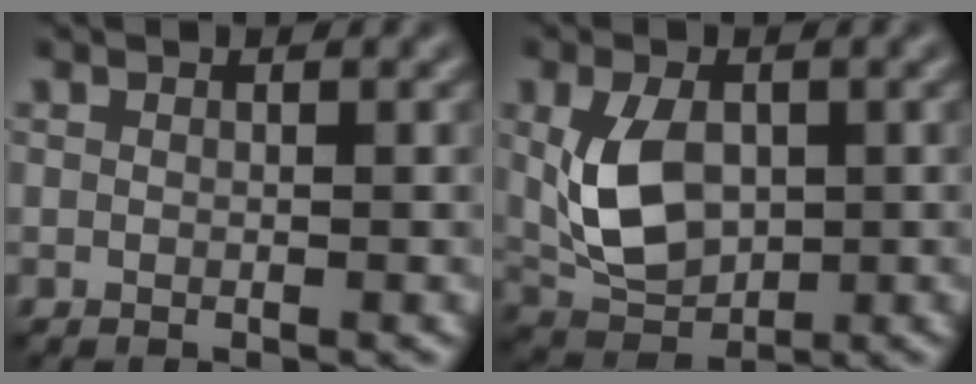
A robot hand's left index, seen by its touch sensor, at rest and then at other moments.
{"total": 5.9, "force": [0.2, 3.8, 4.5], "torque": [-0.098, -0.004, 0.012]}